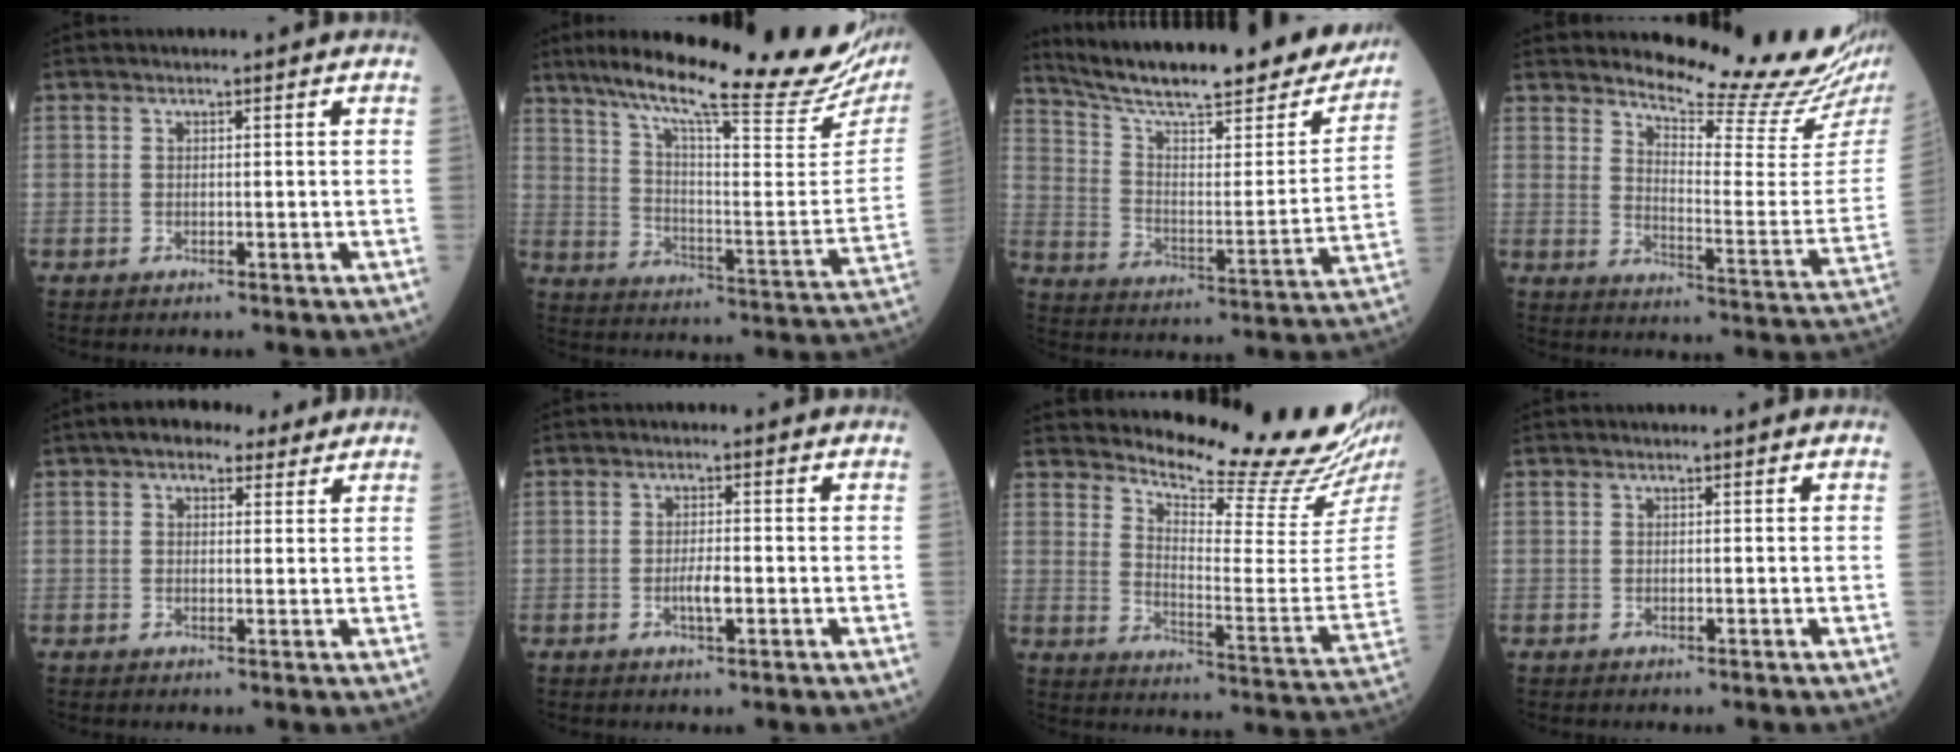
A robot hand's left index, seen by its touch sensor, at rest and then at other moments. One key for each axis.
{"total": 27.7, "fx": 22.2, "fy": 2.3, "fz": 16.4, "tx": -0.264, "ty": -0.039, "tz": 0.302}
{"total": 27.4, "fx": 23.6, "fy": 4.7, "fz": 13.2, "tx": -0.211, "ty": -0.044, "tz": 0.323}
{"total": 17.0, "fx": 16.0, "fy": -0.6, "fz": 5.8, "tx": -0.094, "ty": -0.108, "tz": 0.200}
{"total": 5.3, "fx": 3.8, "fy": 2.6, "fz": 2.6, "tx": -0.039, "ty": 0.029, "tz": 0.057}
{"total": 2.4, "fx": -0.6, "fy": 0.4, "fz": 2.3, "tx": -0.045, "ty": -0.001, "tz": -0.010}
{"total": 18.5, "fx": 17.4, "fy": -0.4, "fz": 6.2, "tx": -0.109, "ty": -0.113, "tz": 0.225}
{"total": 0.0}